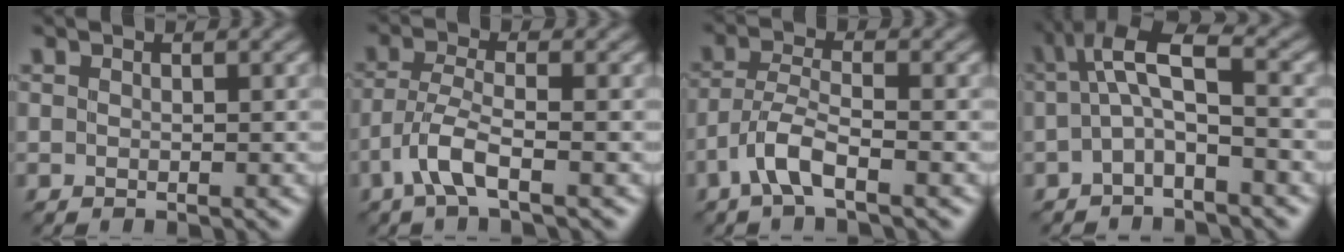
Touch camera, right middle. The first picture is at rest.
{"total": 3.7, "force": [-2.0, 0.8, 3.0], "torque": [-0.067, 0.005, -0.049]}
{"total": 3.7, "force": [-2.1, 0.9, 2.9], "torque": [-0.063, 0.007, -0.052]}
{"total": 4.7, "force": [0.1, 1.5, 4.4], "torque": [-0.083, 0.014, -0.007]}